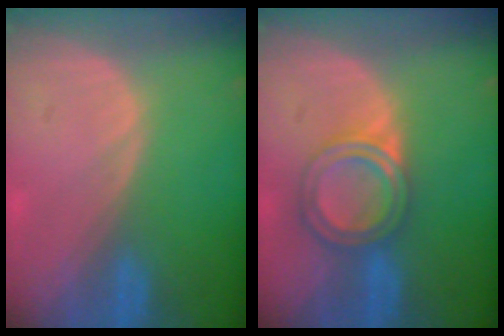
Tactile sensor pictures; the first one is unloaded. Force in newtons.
{"total": 5.8, "press": 5.4, "slide": 2.3}